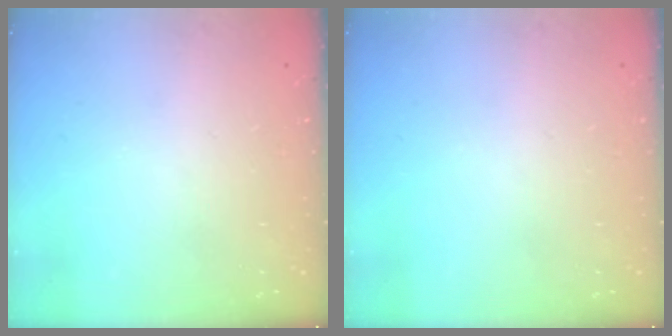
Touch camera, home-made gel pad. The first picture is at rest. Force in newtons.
{"total": 0.0}